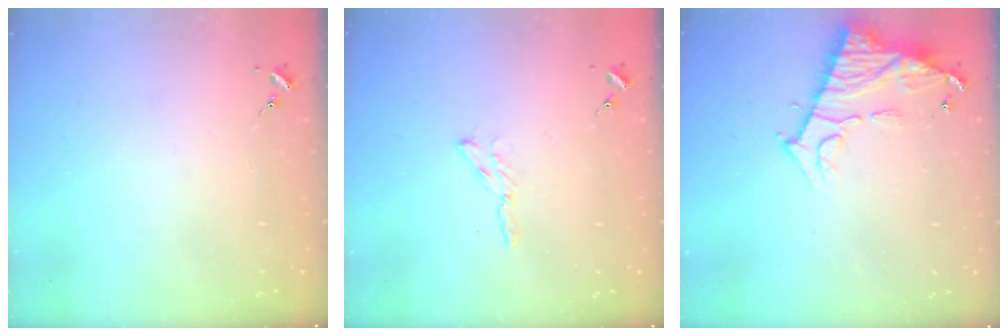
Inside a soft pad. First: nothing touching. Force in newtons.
{"total": 2.9, "press": 2.9, "slide": 0.3}
{"total": 11.7, "press": 11.6, "slide": 0.8}